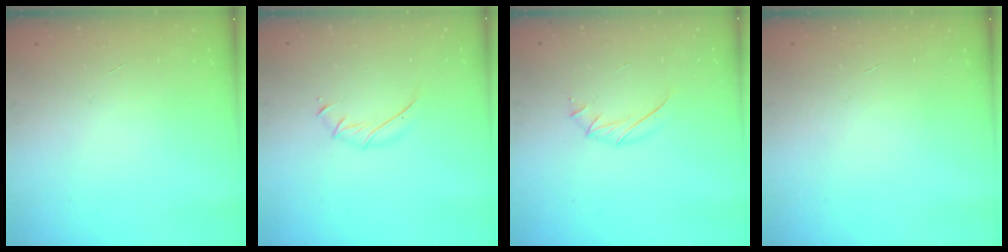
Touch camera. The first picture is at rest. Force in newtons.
{"total": 5.1, "press": 4.9, "slide": 1.2}
{"total": 5.8, "press": 5.8, "slide": 0.5}
{"total": 0.0}